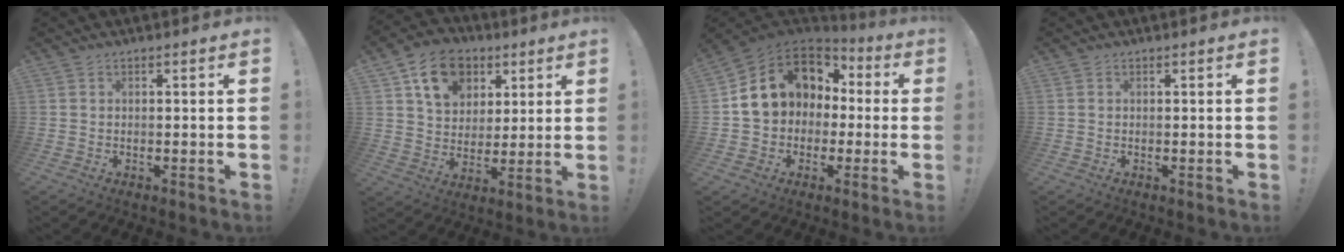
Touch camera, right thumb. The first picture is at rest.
{"total": 15.3, "force": [7.1, 11.4, 7.4], "torque": [-0.102, -0.026, 0.135]}
{"total": 13.6, "force": [2.7, 11.6, 6.6], "torque": [-0.106, -0.005, 0.067]}
{"total": 0.0}